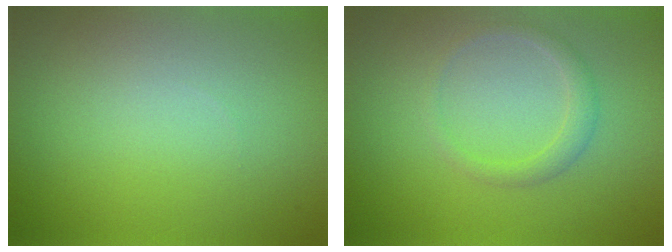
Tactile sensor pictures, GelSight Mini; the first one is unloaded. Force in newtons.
{"total": 1.6, "press": 1.6, "slide": 0.0}